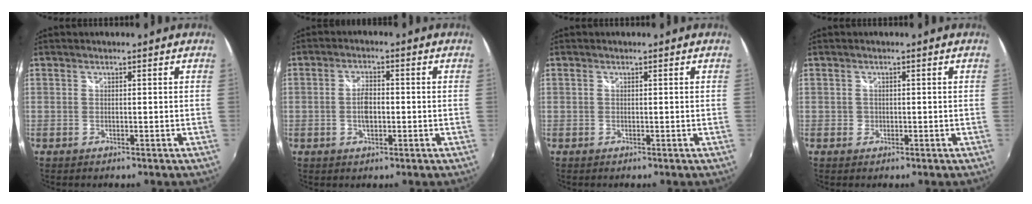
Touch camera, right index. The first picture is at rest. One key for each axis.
{"total": 4.1, "fx": -0.6, "fy": 2.0, "fz": 3.5, "tx": -0.069, "ty": 0.004, "tz": -0.010}
{"total": 0.0}
{"total": 1.3, "fx": -0.4, "fy": 1.2, "fz": 0.2, "tx": -0.001, "ty": -0.002, "tz": -0.004}